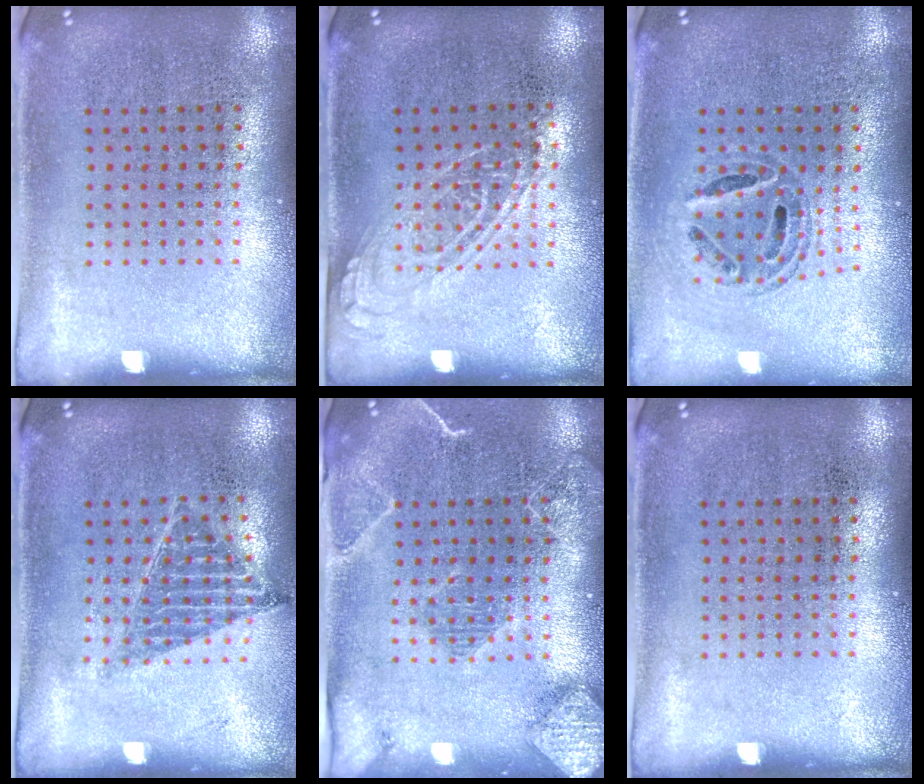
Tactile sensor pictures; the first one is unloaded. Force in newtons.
{"total": 1.3, "press": 1.2, "slide": 0.6}
{"total": 0.7, "press": 0.7, "slide": 0.2}
{"total": 0.9, "press": 0.9, "slide": 0.2}
{"total": 2.2, "press": 2.1, "slide": 0.6}
{"total": 0.0}